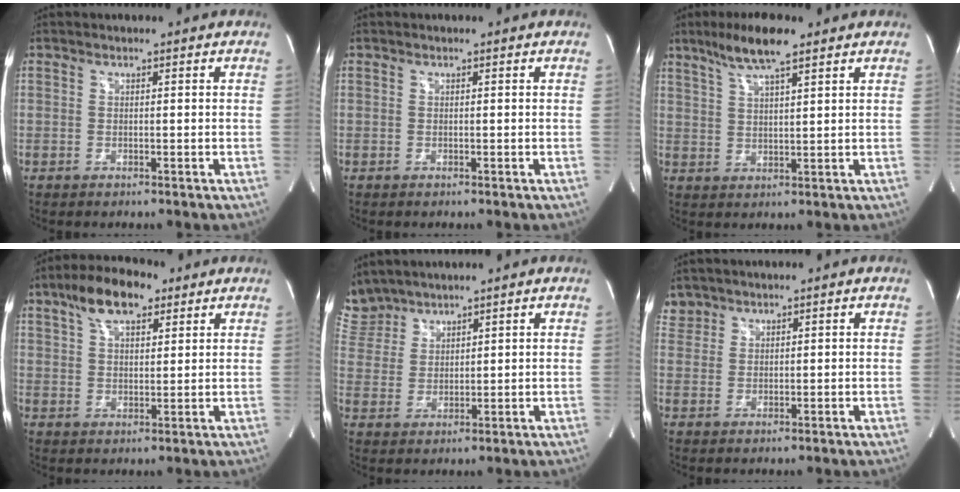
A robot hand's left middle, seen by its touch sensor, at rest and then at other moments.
{"total": 0.0}
{"total": 7.8, "force": [5.5, 0.8, 5.5], "torque": [-0.109, 0.010, 0.100]}
{"total": 9.4, "force": [5.8, 3.6, 6.5], "torque": [-0.122, 0.022, 0.101]}
{"total": 6.8, "force": [6.4, 2.4, 0.0], "torque": [-0.012, 0.014, 0.142]}
{"total": 2.7, "force": [2.2, 1.5, -0.4], "torque": [0.011, 0.011, 0.043]}